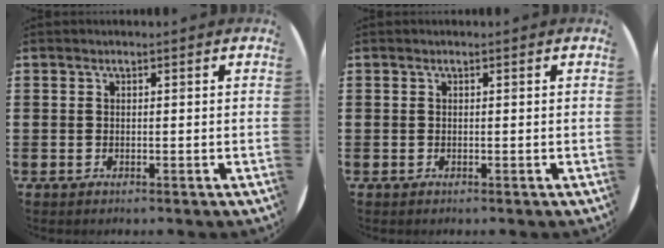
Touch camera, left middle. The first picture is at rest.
{"total": 0.0}